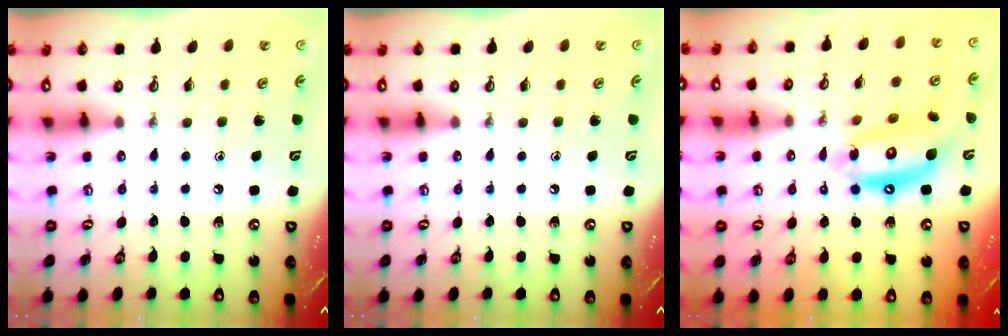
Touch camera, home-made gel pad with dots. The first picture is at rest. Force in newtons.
{"total": 0.0}
{"total": 13.5, "press": 13.4, "slide": 1.4}